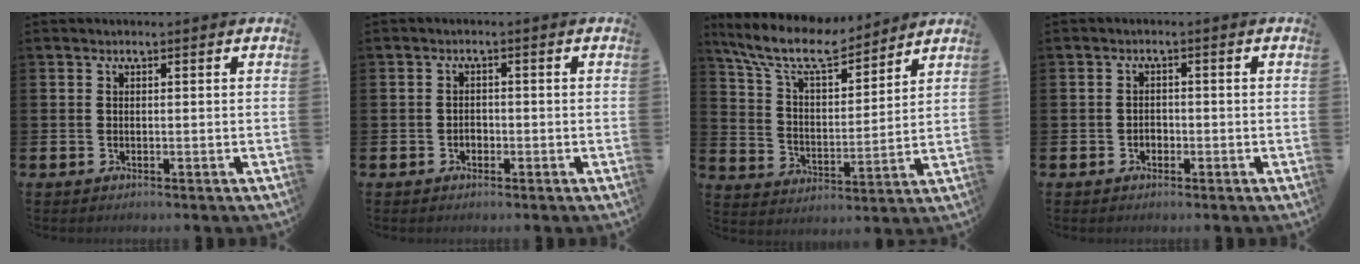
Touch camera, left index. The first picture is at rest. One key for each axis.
{"total": 1.3, "fx": -0.6, "fy": 1.0, "fz": 0.4, "tx": -0.010, "ty": 0.003, "tz": -0.014}
{"total": 10.3, "fx": 9.1, "fy": 2.6, "fz": 4.2, "tx": -0.117, "ty": -0.046, "tz": 0.160}
{"total": 1.4, "fx": -0.6, "fy": 1.1, "fz": 0.4, "tx": -0.010, "ty": 0.004, "tz": -0.015}